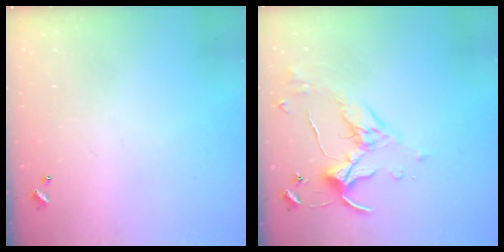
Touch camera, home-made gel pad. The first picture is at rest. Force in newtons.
{"total": 4.3, "press": 4.2, "slide": 0.8}